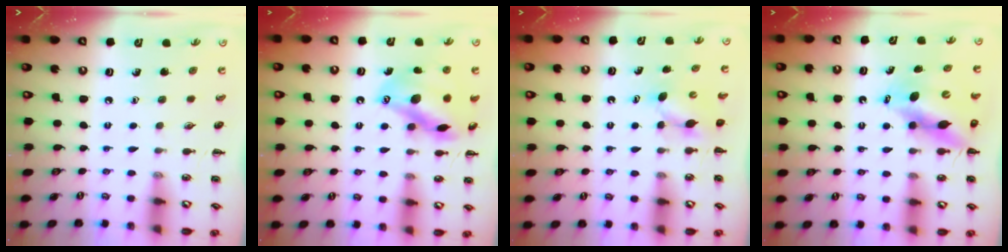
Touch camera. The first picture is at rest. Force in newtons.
{"total": 16.0, "press": 15.9, "slide": 2.0}
{"total": 3.5, "press": 3.4, "slide": 0.9}
{"total": 11.1, "press": 10.7, "slide": 3.0}